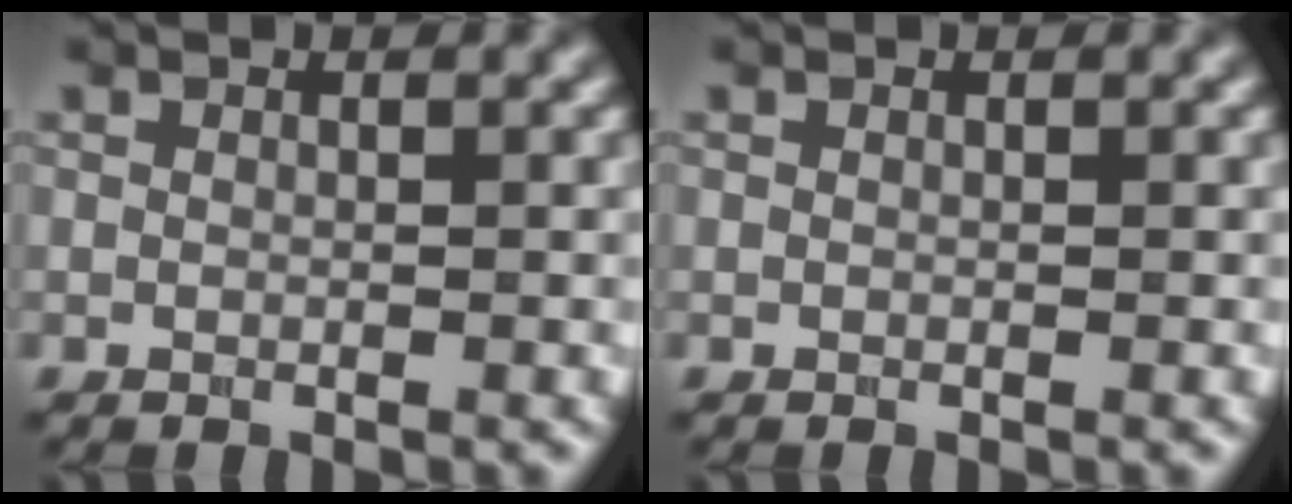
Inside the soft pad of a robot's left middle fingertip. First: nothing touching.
{"total": 0.0}